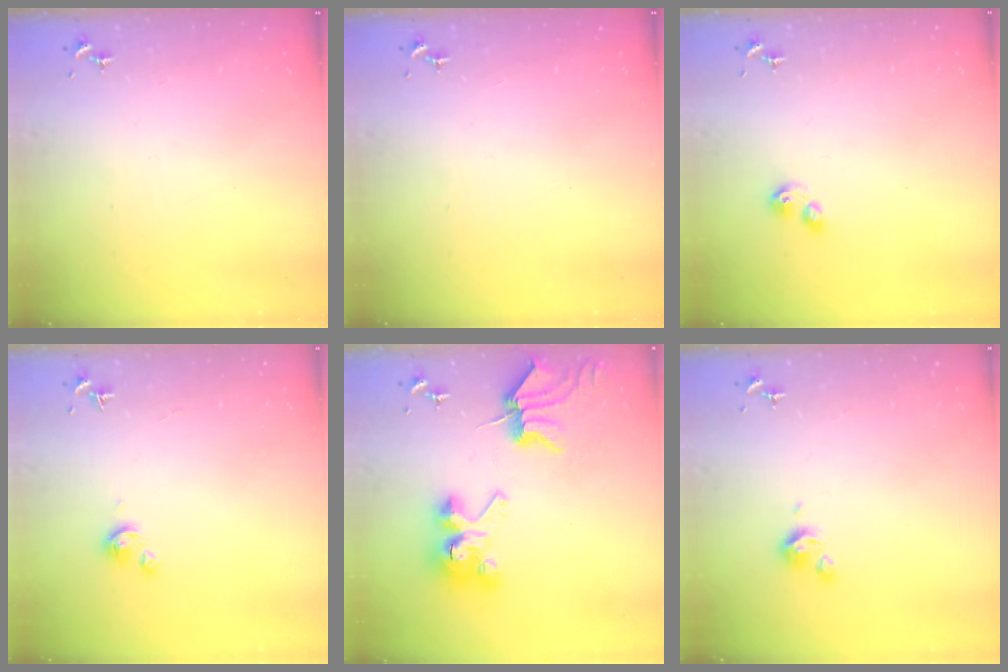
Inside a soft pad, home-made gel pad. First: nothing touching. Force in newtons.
{"total": 0.0}
{"total": 5.9, "press": 5.8, "slide": 1.0}
{"total": 2.8, "press": 2.8, "slide": 0.3}
{"total": 10.1, "press": 10.0, "slide": 1.3}
{"total": 4.7, "press": 4.7, "slide": 0.5}